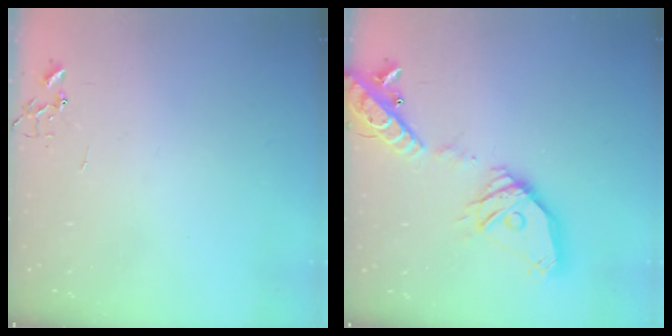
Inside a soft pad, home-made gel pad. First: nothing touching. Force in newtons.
{"total": 21.9, "press": 21.6, "slide": 3.8}